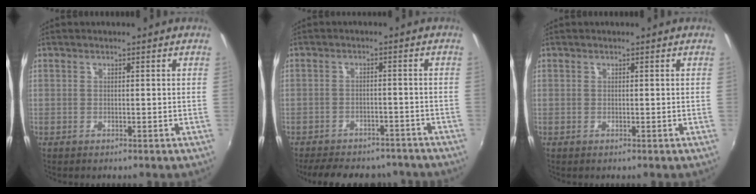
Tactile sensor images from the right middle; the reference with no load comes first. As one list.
[{"total": 15.5, "force": [-13.0, 5.9, 6.0], "torque": [-0.131, 0.003, -0.165]}, {"total": 0.0}]